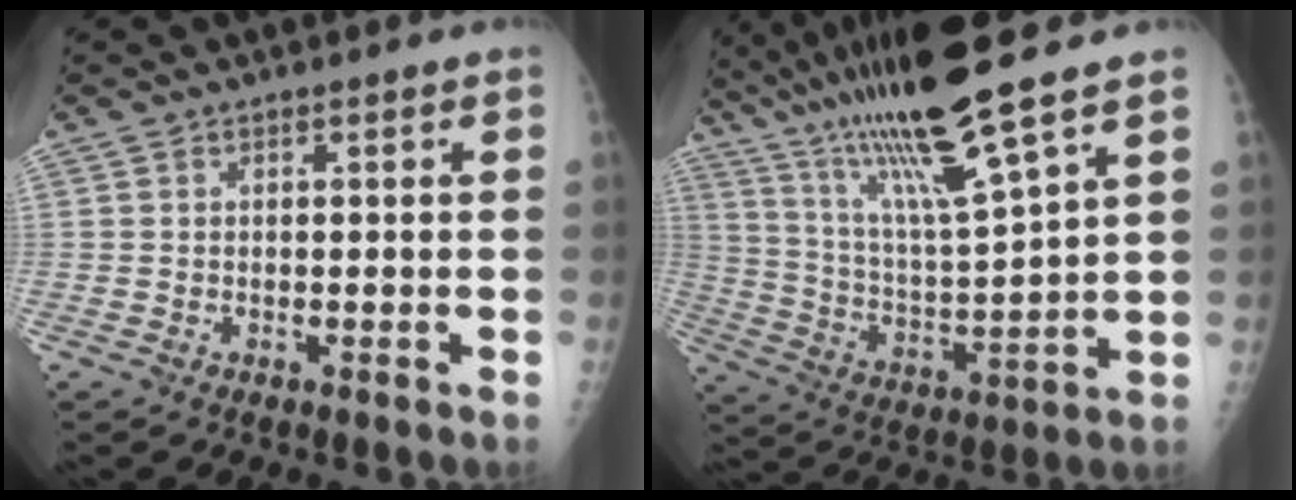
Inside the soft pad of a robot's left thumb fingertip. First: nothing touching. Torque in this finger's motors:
{"motor_torque": [1.05, -0.31, 1.36, -1.41, 0.30]}